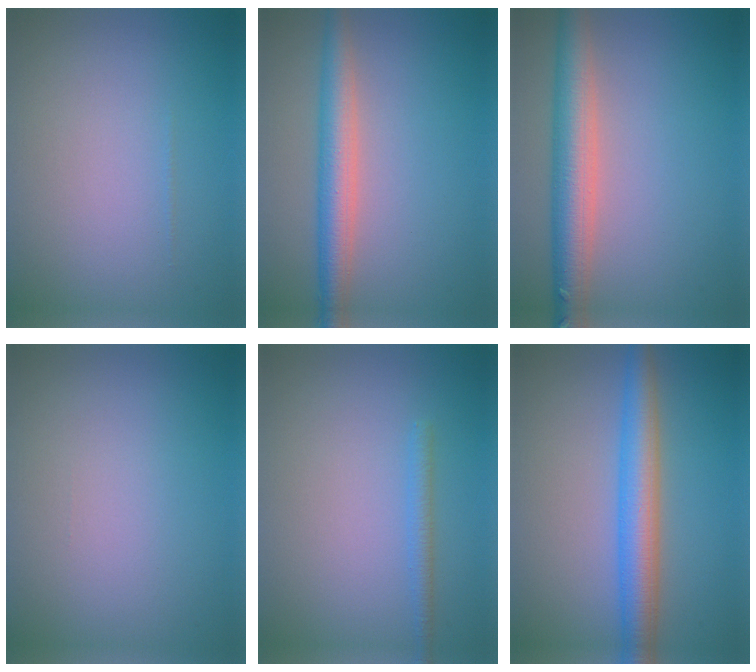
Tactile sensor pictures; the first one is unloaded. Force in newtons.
{"total": 4.4, "press": 4.4, "slide": 0.1}
{"total": 5.9, "press": 5.9, "slide": 0.4}
{"total": 0.0}
{"total": 1.3, "press": 1.3, "slide": 0.1}
{"total": 5.1, "press": 5.1, "slide": 0.0}